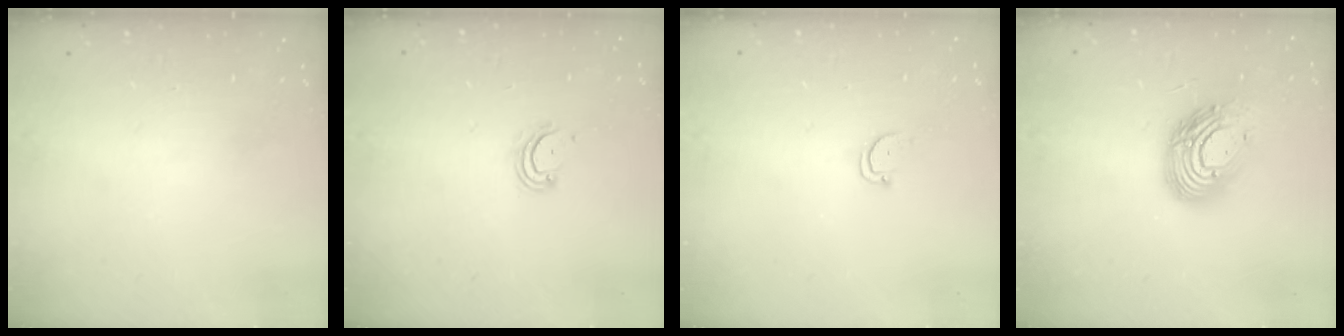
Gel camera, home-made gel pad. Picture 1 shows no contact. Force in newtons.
{"total": 3.9, "press": 3.9, "slide": 0.3}
{"total": 2.0, "press": 2.0, "slide": 0.2}
{"total": 13.9, "press": 13.9, "slide": 0.9}